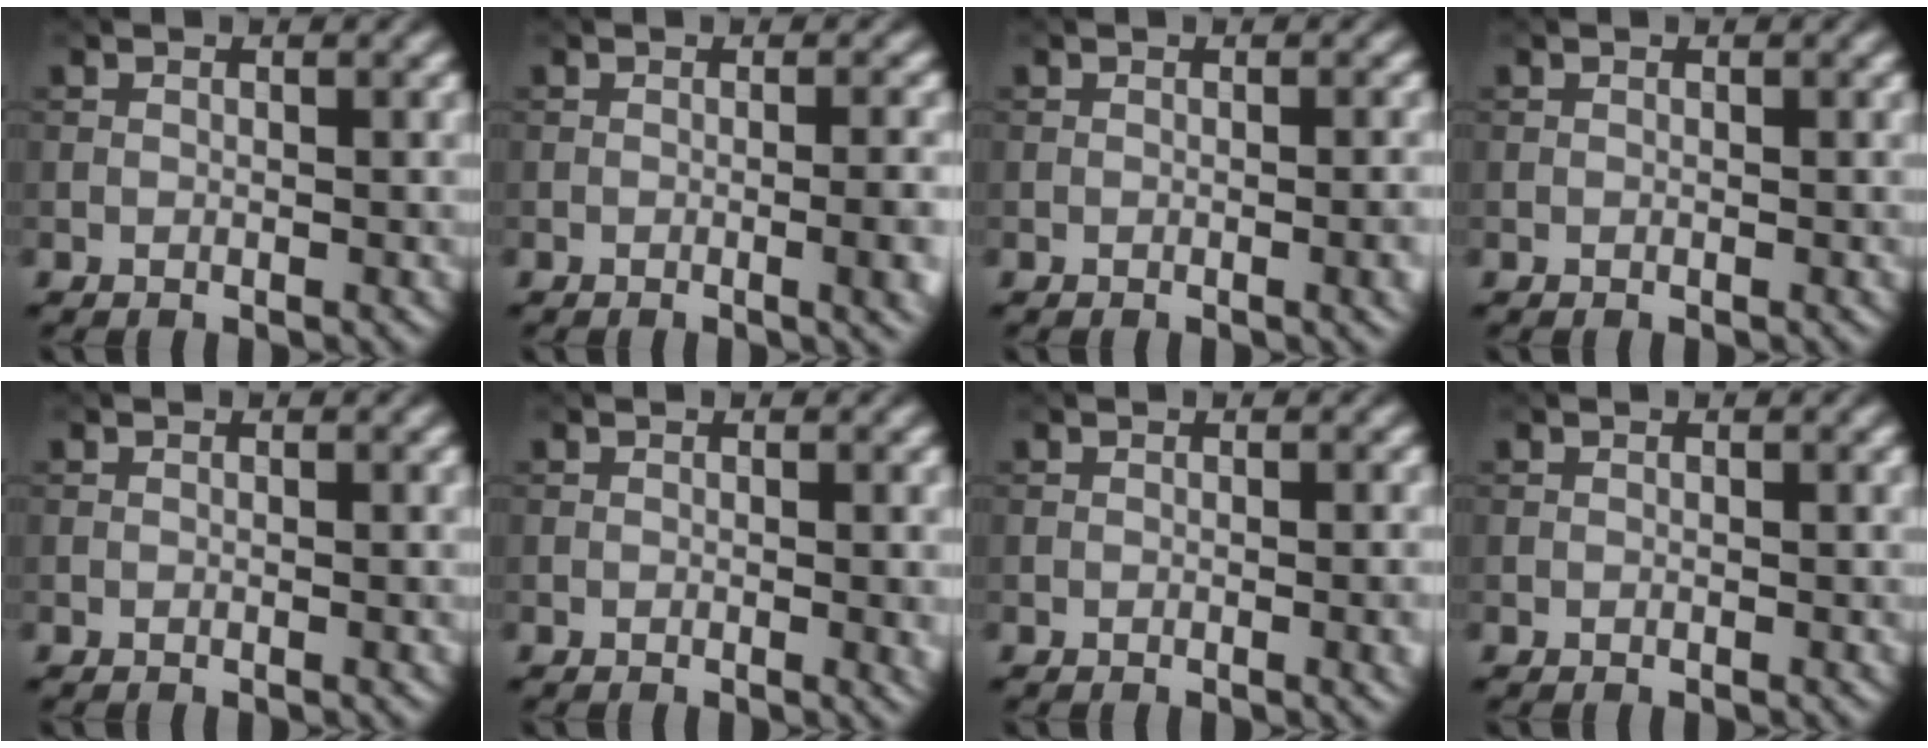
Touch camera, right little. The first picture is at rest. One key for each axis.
{"total": 5.0, "fx": -0.8, "fy": 1.9, "fz": 4.6, "tx": -0.042, "ty": -0.005, "tz": -0.004}
{"total": 2.5, "fx": -0.4, "fy": 0.7, "fz": 2.4, "tx": -0.025, "ty": -0.002, "tz": -0.006}
{"total": 0.0}
{"total": 0.0}
{"total": 1.3, "fx": -0.1, "fy": 0.2, "fz": 1.2, "tx": -0.015, "ty": -0.004, "tz": -0.002}
{"total": 2.2, "fx": -0.3, "fy": 0.6, "fz": 2.0, "tx": -0.020, "ty": -0.002, "tz": -0.005}
{"total": 0.0}